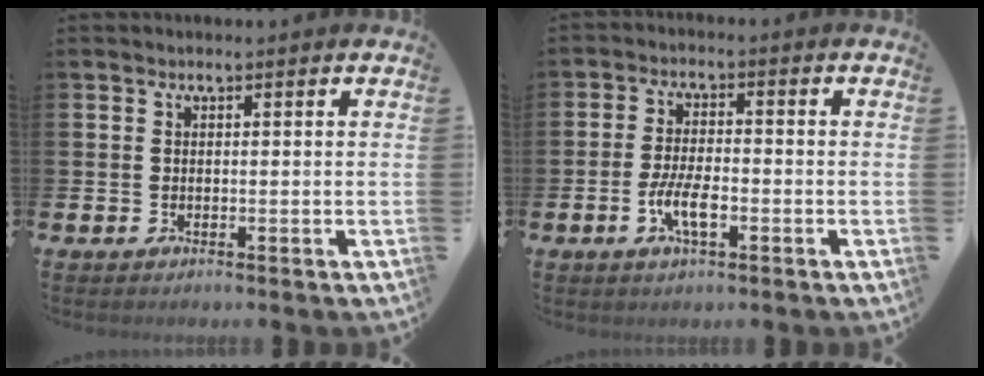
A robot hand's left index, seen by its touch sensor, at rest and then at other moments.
{"total": 4.9, "force": [-1.6, 1.8, 4.3], "torque": [-0.085, 0.001, -0.031]}